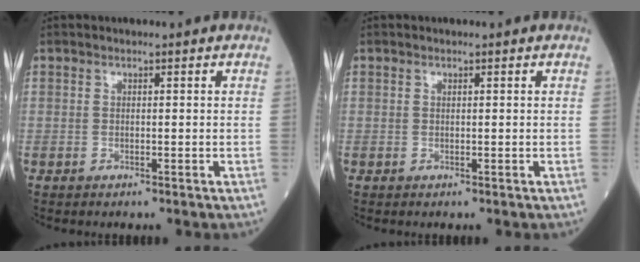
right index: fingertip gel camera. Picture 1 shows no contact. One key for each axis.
{"total": 0.0}